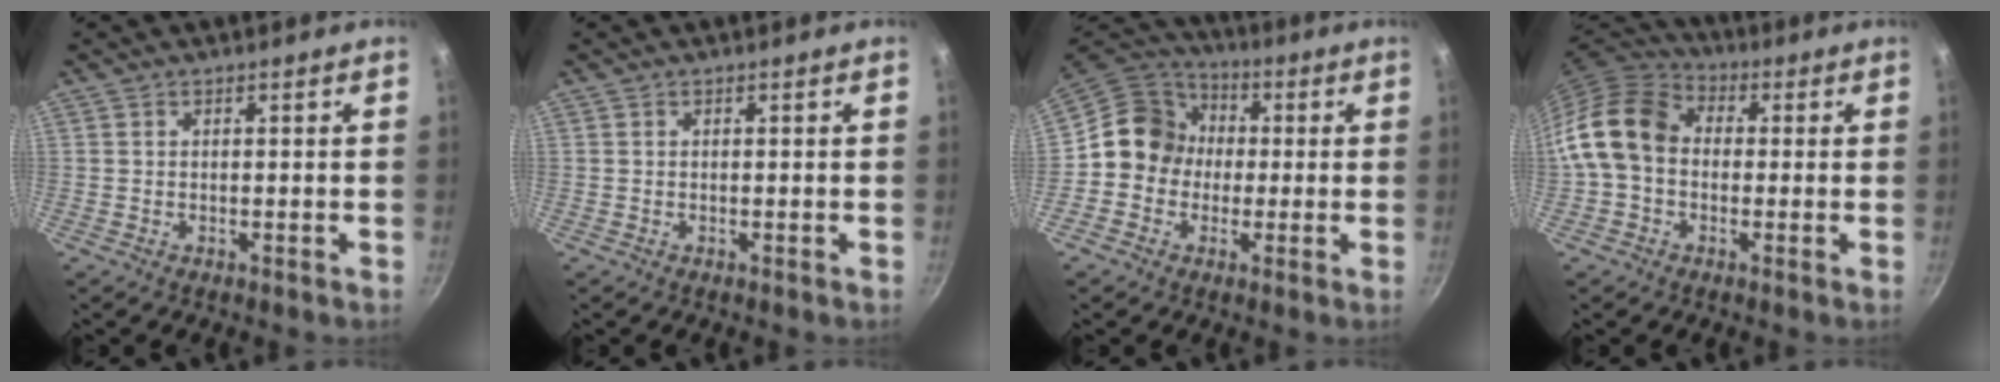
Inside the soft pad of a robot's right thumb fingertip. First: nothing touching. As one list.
[{"total": 0.0}, {"total": 11.5, "force": [-0.1, 10.4, 4.8], "torque": [-0.040, 0.028, -0.024]}, {"total": 12.8, "force": [-0.2, 10.0, 8.1], "torque": [-0.125, 0.030, -0.025]}]